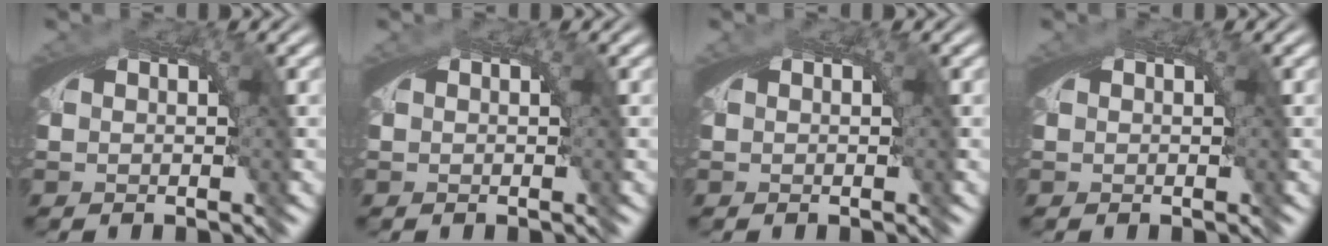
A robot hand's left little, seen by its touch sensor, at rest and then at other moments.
{"total": 0.0}
{"total": 0.0}
{"total": 0.0}